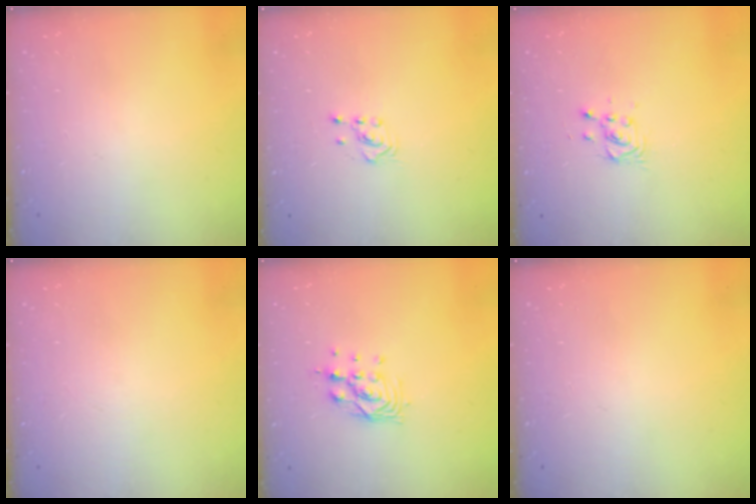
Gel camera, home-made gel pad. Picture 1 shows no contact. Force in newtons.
{"total": 1.6, "press": 1.5, "slide": 0.2}
{"total": 3.0, "press": 3.0, "slide": 0.2}
{"total": 0.0}
{"total": 8.5, "press": 8.5, "slide": 0.8}
{"total": 0.0}